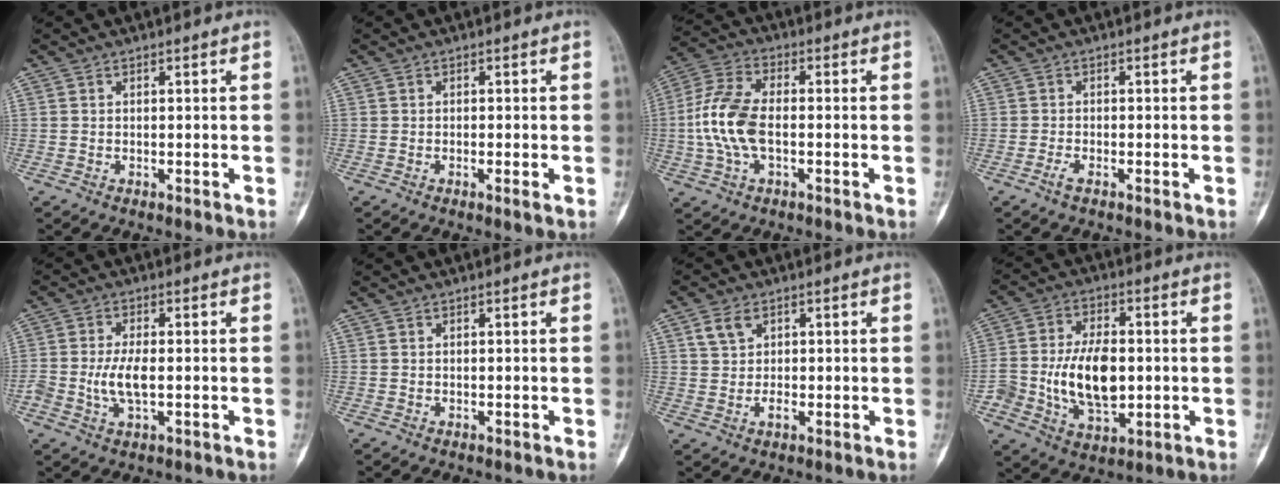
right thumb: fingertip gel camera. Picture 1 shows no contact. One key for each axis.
{"total": 1.1, "fx": -0.4, "fy": 0.3, "fz": 1.0, "tx": -0.021, "ty": -0.003, "tz": -0.008}
{"total": 11.3, "fx": -1.1, "fy": 6.0, "fz": 9.5, "tx": -0.210, "ty": 0.021, "tz": -0.028}
{"total": 1.4, "fx": -1.0, "fy": 0.5, "fz": 0.9, "tx": -0.026, "ty": 0.000, "tz": -0.022}
{"total": 5.8, "fx": -0.8, "fy": 2.6, "fz": 5.2, "tx": -0.112, "ty": 0.001, "tz": -0.015}
{"total": 0.0}
{"total": 4.5, "fx": 1.4, "fy": 3.4, "fz": 2.6, "tx": -0.038, "ty": -0.003, "tz": 0.028}
{"total": 14.2, "fx": -1.1, "fy": 8.3, "fz": 11.4, "tx": -0.190, "ty": 0.007, "tz": -0.011}